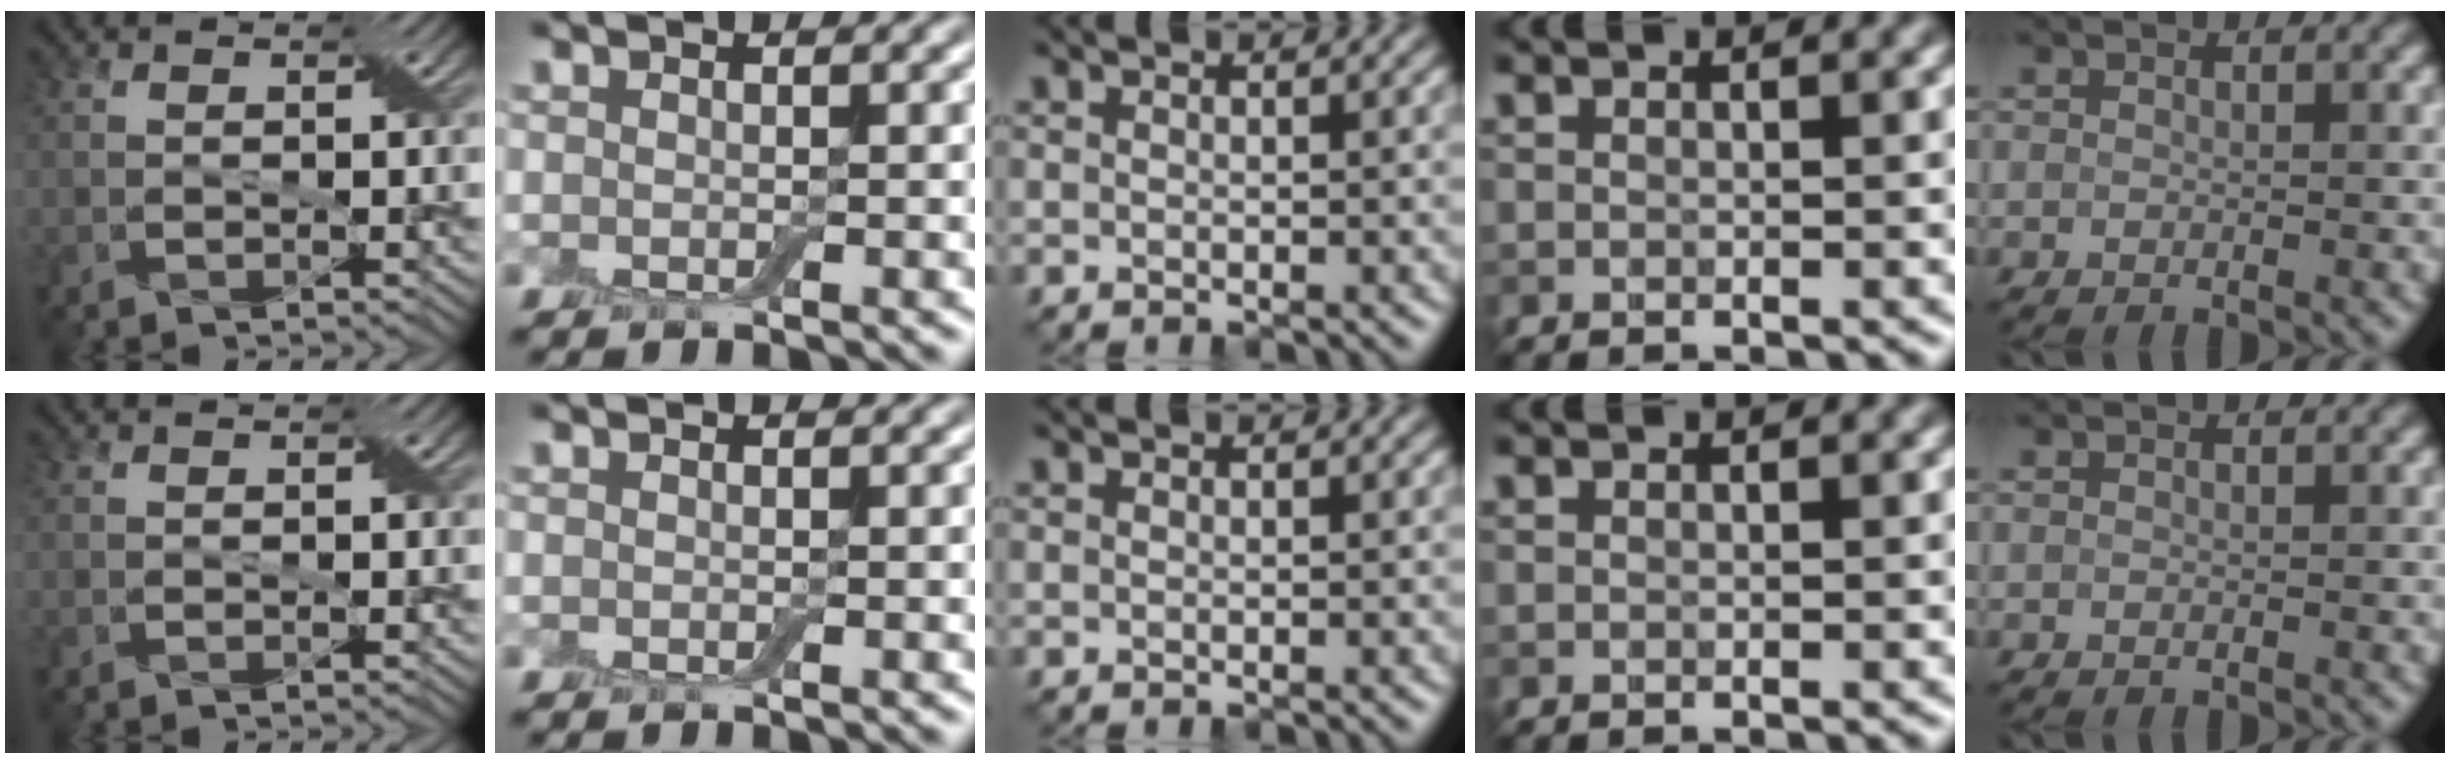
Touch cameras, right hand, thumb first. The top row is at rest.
{}